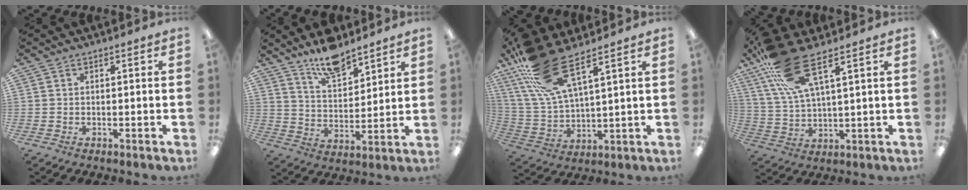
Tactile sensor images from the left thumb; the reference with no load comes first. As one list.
[{"total": 10.6, "force": [9.1, 3.6, 4.0], "torque": [-0.065, -0.059, 0.165]}, {"total": 16.4, "force": [11.6, 4.8, 10.6], "torque": [-0.246, -0.048, 0.206]}, {"total": 15.0, "force": [9.7, 4.1, 10.7], "torque": [-0.232, -0.028, 0.172]}]